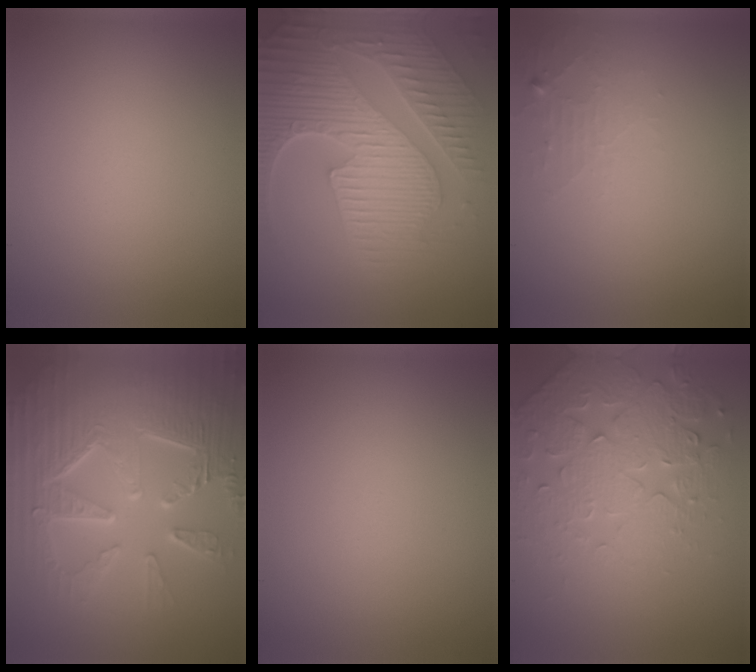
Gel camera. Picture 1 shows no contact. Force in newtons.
{"total": 8.8, "press": 6.4, "slide": 6.0}
{"total": 1.7, "press": 1.7, "slide": 0.3}
{"total": 10.0, "press": 6.7, "slide": 7.4}
{"total": 0.0}
{"total": 5.0, "press": 4.8, "slide": 1.5}